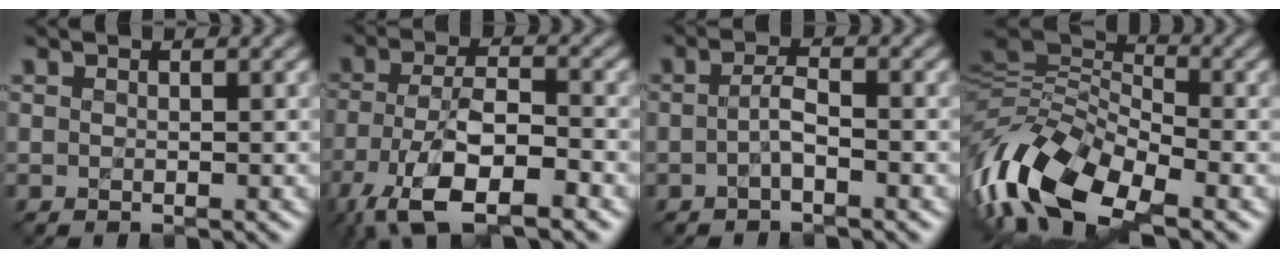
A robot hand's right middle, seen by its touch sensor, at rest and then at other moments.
{"total": 9.5, "force": [-5.4, 3.6, 6.9], "torque": [-0.137, -0.006, -0.100]}
{"total": 1.4, "force": [-0.5, 0.2, 1.3], "torque": [-0.028, 0.005, -0.014]}
{"total": 10.8, "force": [-5.7, 5.2, 7.6], "torque": [-0.145, 0.003, -0.123]}